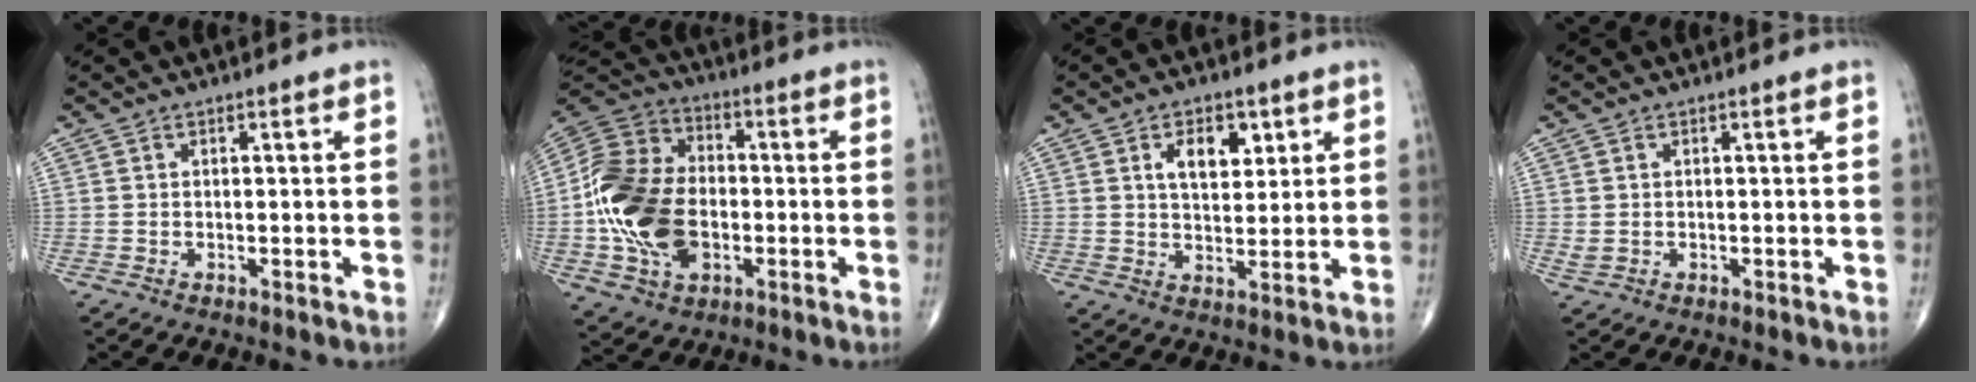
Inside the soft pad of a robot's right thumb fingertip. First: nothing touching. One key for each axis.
{"total": 19.8, "fx": -2.7, "fy": 13.5, "fz": 14.3, "tx": -0.268, "ty": 0.020, "tz": -0.047}
{"total": 7.3, "fx": 3.0, "fy": 4.3, "fz": 5.1, "tx": -0.060, "ty": -0.016, "tz": 0.050}
{"total": 1.0, "fx": 0.0, "fy": 0.8, "fz": 0.6, "tx": -0.014, "ty": 0.000, "tz": 0.004}